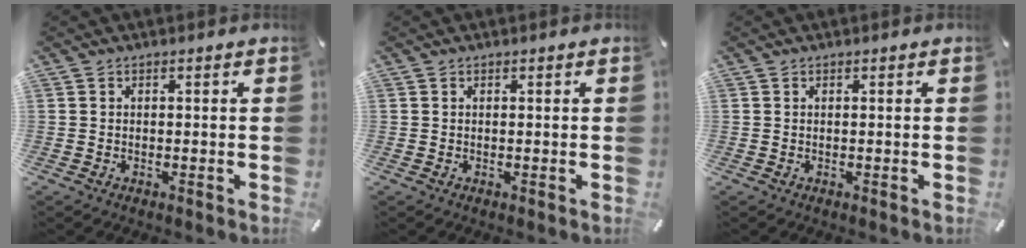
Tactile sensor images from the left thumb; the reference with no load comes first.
{"total": 0.0}
{"total": 0.0}